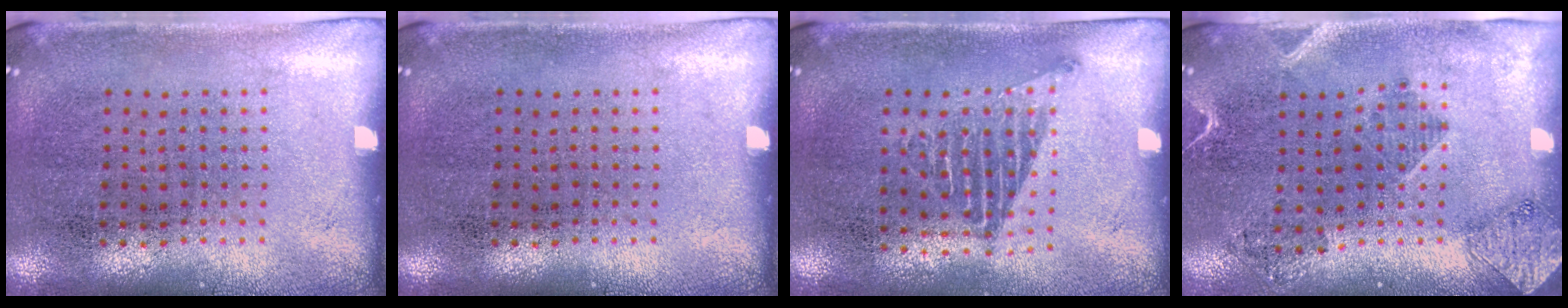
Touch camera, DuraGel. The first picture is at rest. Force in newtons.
{"total": 0.0}
{"total": 1.1, "press": 1.0, "slide": 0.6}
{"total": 1.9, "press": 1.6, "slide": 1.0}